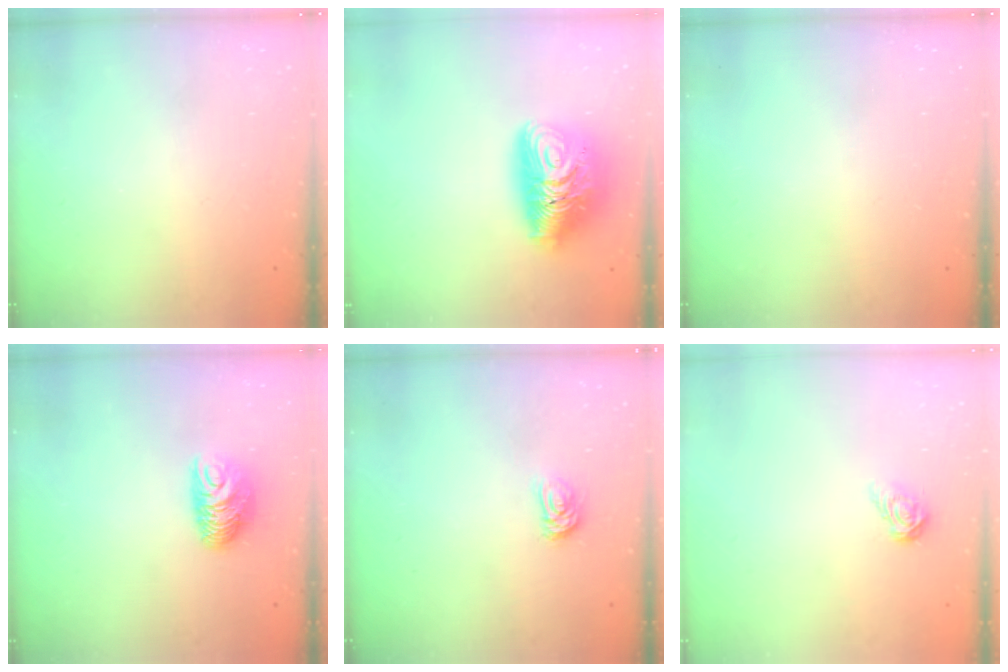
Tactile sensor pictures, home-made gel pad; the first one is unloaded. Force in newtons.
{"total": 15.4, "press": 15.3, "slide": 1.3}
{"total": 0.0}
{"total": 8.5, "press": 8.5, "slide": 0.3}
{"total": 3.6, "press": 3.6, "slide": 0.6}
{"total": 5.1, "press": 5.1, "slide": 0.3}